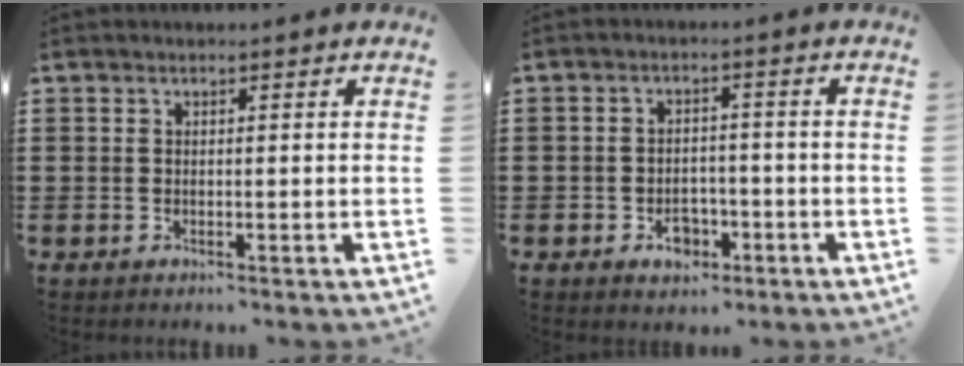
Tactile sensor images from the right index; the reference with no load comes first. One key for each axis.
{"total": 3.8, "fx": -1.9, "fy": 2.5, "fz": 2.1, "tx": -0.040, "ty": 0.002, "tz": -0.034}